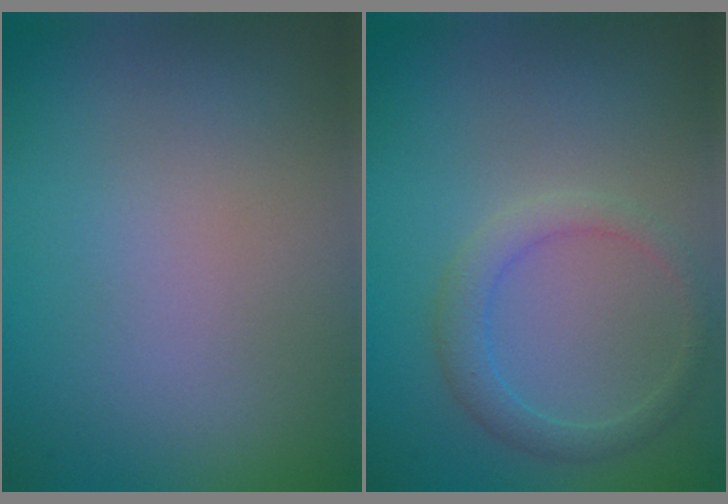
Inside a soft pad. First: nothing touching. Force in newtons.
{"total": 2.2, "press": 2.2, "slide": 0.1}